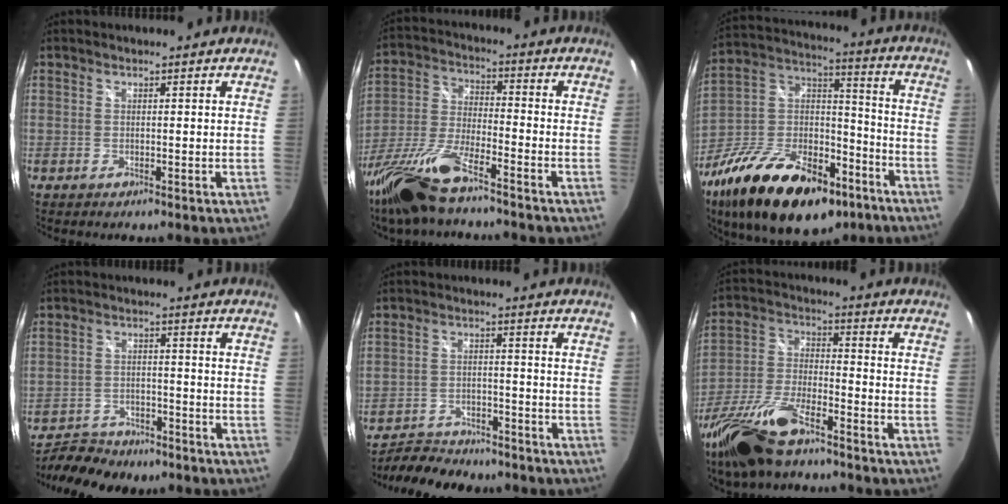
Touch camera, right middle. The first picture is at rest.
{"total": 16.3, "force": [-12.0, 4.0, 10.3], "torque": [-0.225, -0.036, -0.228]}
{"total": 28.3, "force": [-16.7, 14.2, 18.0], "torque": [-0.342, 0.006, -0.263]}
{"total": 11.3, "force": [-9.3, 4.8, 4.2], "torque": [-0.110, -0.009, -0.143]}
{"total": 12.2, "force": [-10.5, 4.2, 4.5], "torque": [-0.112, -0.008, -0.157]}
{"total": 16.9, "force": [-12.0, 5.7, 10.5], "torque": [-0.233, -0.033, -0.229]}